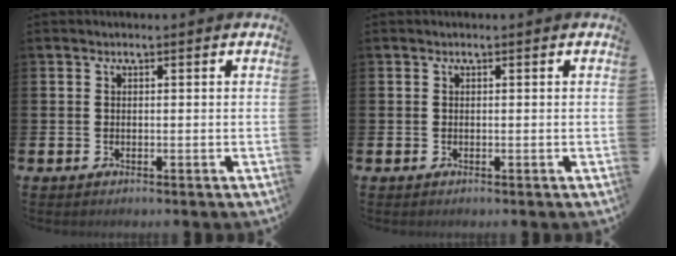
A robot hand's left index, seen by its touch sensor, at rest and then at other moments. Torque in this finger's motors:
{"motor_torque": [0.06, 0.06, -0.04, 0.01]}